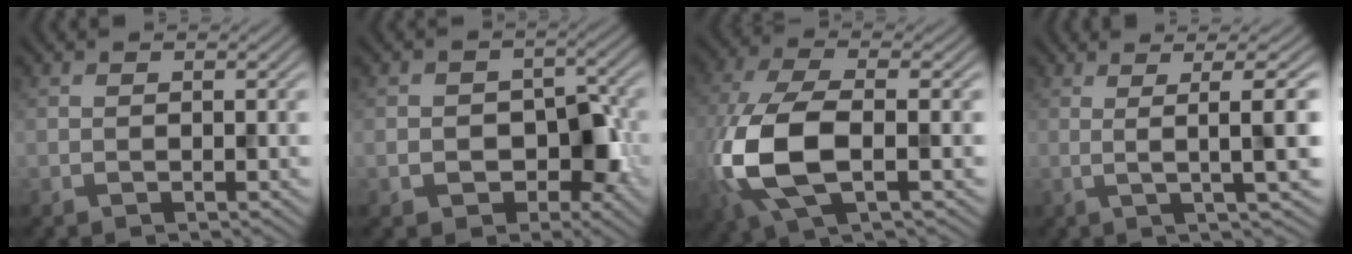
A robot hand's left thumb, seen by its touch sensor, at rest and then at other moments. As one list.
[{"total": 5.6, "force": [-1.7, 4.1, 3.5], "torque": [-0.052, -0.006, -0.024]}, {"total": 12.0, "force": [-2.2, 5.7, 10.3], "torque": [-0.269, -0.017, -0.045]}, {"total": 7.2, "force": [0.9, 0.7, 7.1], "torque": [-0.116, 0.014, 0.023]}]